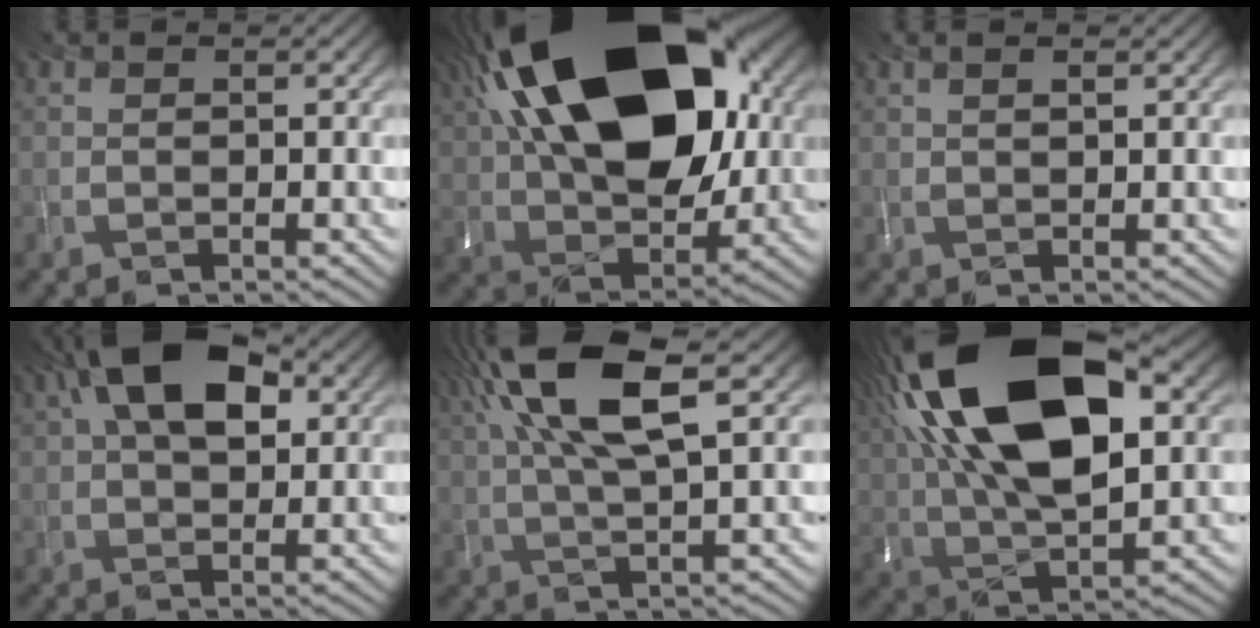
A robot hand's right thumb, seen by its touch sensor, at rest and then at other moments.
{"total": 23.0, "force": [8.6, 13.0, 16.9], "torque": [-0.331, 0.060, 0.130]}
{"total": 1.1, "force": [0.9, -0.2, 0.6], "torque": [-0.016, 0.004, 0.017]}
{"total": 11.2, "force": [4.2, 5.9, 8.6], "torque": [-0.160, 0.031, 0.054]}
{"total": 12.4, "force": [5.6, 2.9, 10.6], "torque": [-0.234, 0.022, 0.102]}
{"total": 21.3, "force": [7.3, 9.8, 17.4], "torque": [-0.341, 0.051, 0.106]}